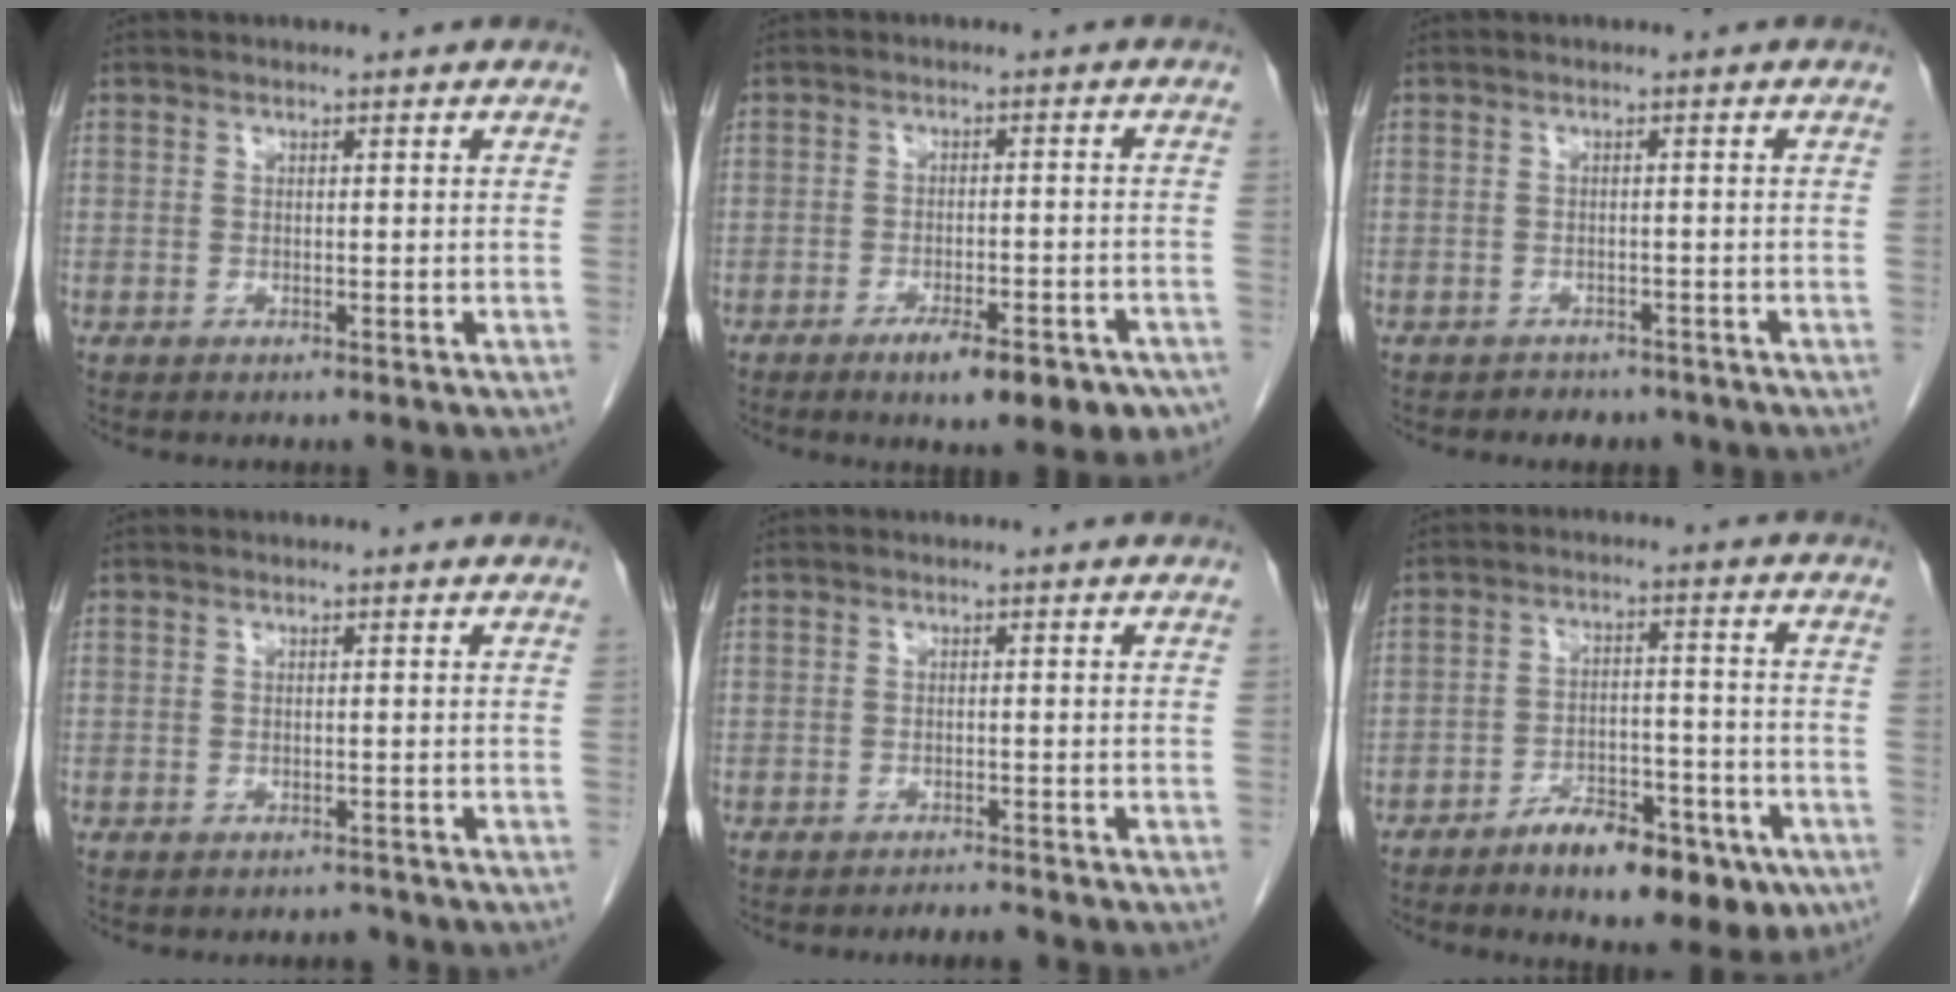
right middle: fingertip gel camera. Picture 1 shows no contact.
{"total": 10.1, "force": [-6.9, 2.8, 6.8], "torque": [-0.072, 0.001, -0.093]}
{"total": 3.5, "force": [-3.0, 1.8, 0.1], "torque": [-0.010, 0.005, -0.037]}
{"total": 1.0, "force": [-1.0, 0.3, -0.1], "torque": [-0.001, -0.002, -0.013]}
{"total": 1.4, "force": [-1.3, -0.4, 0.0], "torque": [-0.005, -0.009, -0.018]}
{"total": 11.8, "force": [-7.3, 4.6, 8.0], "torque": [-0.106, 0.014, -0.106]}